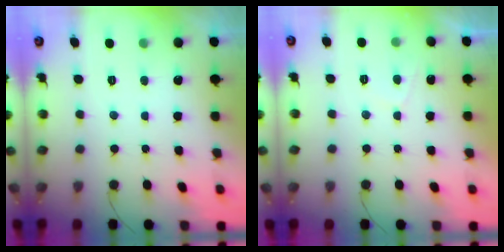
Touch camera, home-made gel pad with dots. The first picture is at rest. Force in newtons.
{"total": 1.0, "press": 0.8, "slide": 0.6}